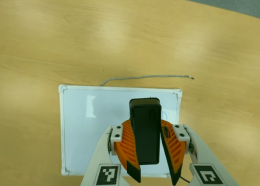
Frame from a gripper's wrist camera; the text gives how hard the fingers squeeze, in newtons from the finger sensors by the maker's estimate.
{"total": 12.6, "left": 11.4, "right": 13.9}